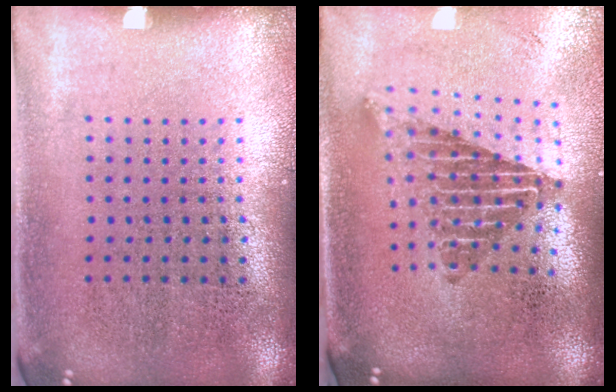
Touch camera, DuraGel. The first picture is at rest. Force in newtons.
{"total": 2.1, "press": 1.6, "slide": 1.4}